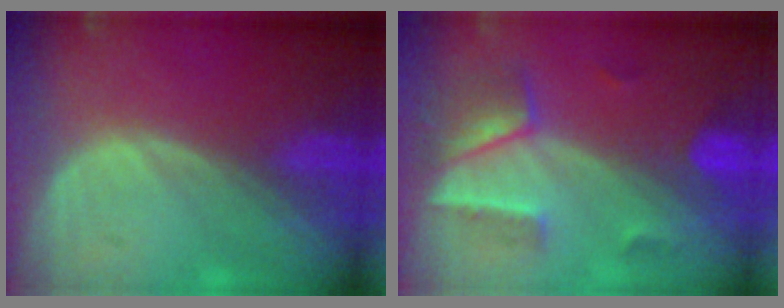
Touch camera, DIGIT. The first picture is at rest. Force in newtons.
{"total": 7.2, "press": 6.3, "slide": 3.5}